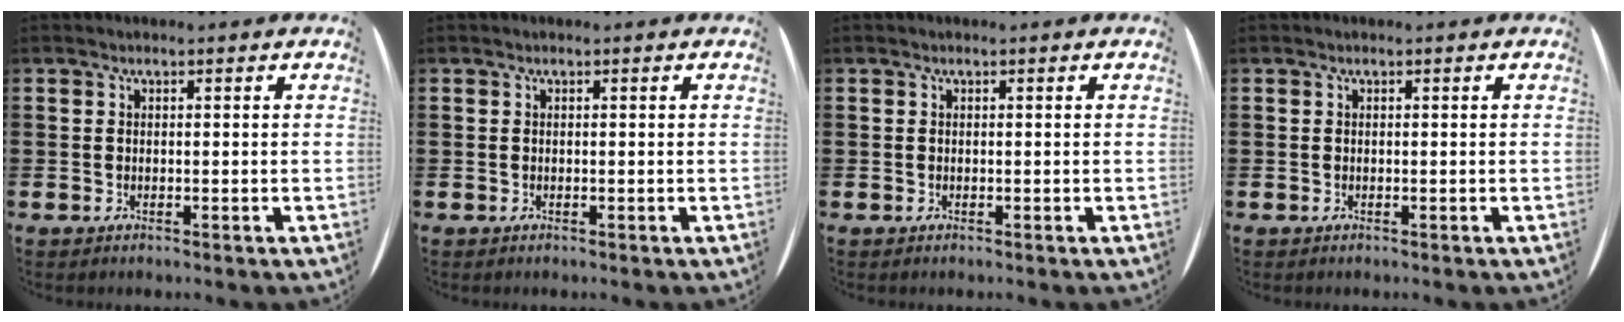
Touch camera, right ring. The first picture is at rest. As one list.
[{"total": 0.0}, {"total": 0.0}, {"total": 0.0}]